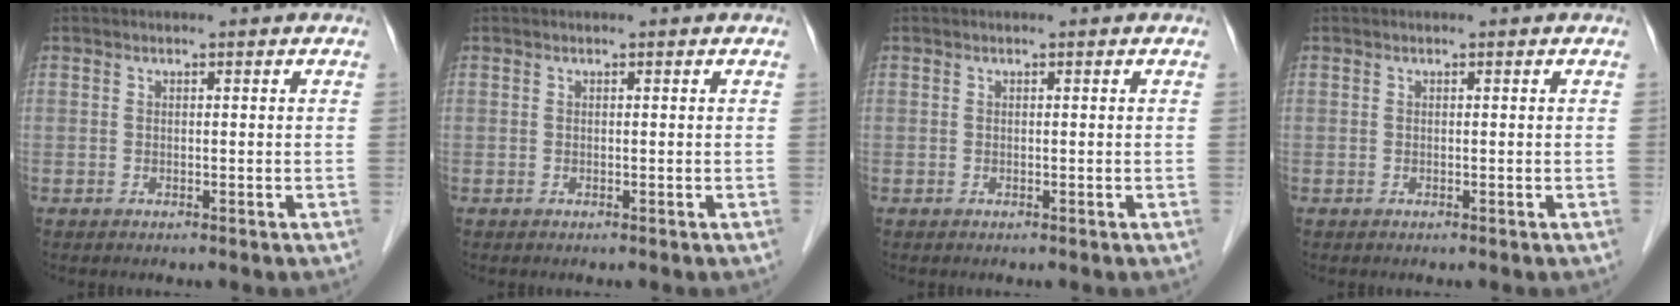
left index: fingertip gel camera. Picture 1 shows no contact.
{"total": 0.0}
{"total": 0.0}
{"total": 0.0}